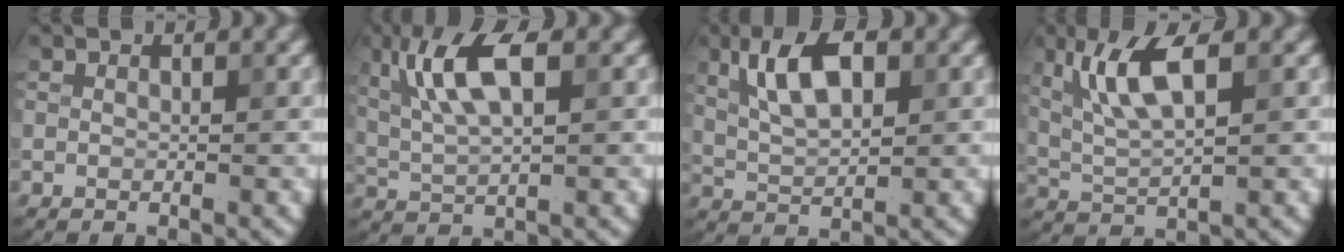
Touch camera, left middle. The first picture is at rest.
{"total": 6.3, "force": [2.1, 2.2, 5.5], "torque": [-0.110, 0.009, 0.039]}
{"total": 5.8, "force": [2.0, 2.6, 4.8], "torque": [-0.091, 0.006, 0.036]}
{"total": 5.7, "force": [2.2, 1.7, 5.0], "torque": [-0.101, 0.001, 0.045]}